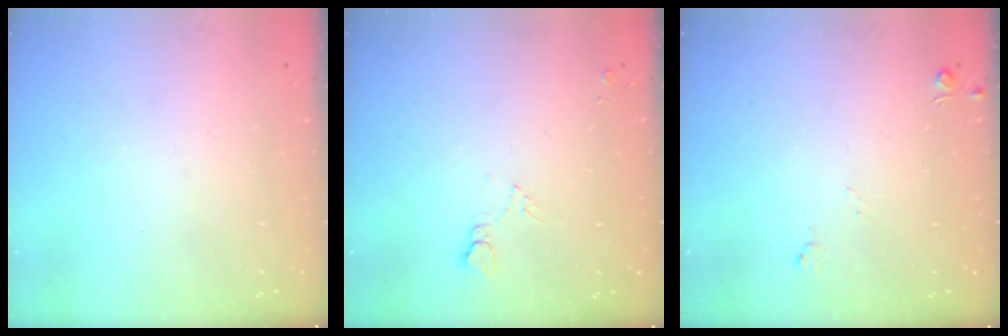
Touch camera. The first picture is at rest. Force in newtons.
{"total": 5.7, "press": 5.7, "slide": 0.8}
{"total": 4.9, "press": 4.8, "slide": 0.7}